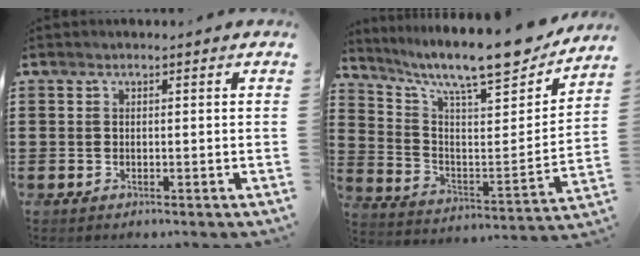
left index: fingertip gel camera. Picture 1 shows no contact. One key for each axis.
{"total": 11.4, "fx": 9.6, "fy": 1.6, "fz": 6.0, "tx": -0.123, "ty": -0.075, "tz": 0.153}